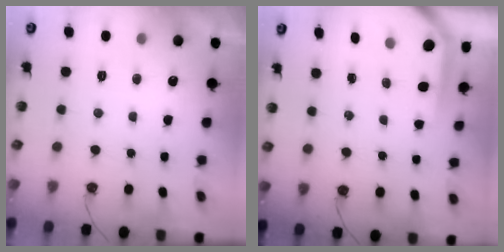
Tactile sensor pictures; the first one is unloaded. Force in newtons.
{"total": 3.7, "press": 3.7, "slide": 0.2}